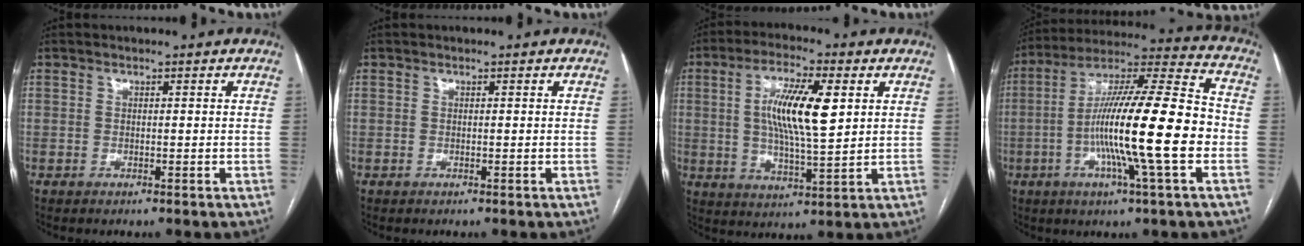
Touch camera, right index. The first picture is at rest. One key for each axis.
{"total": 0.0}
{"total": 11.5, "fx": 2.4, "fy": 2.1, "fz": 11.0, "tx": -0.203, "ty": 0.002, "tz": 0.042}
{"total": 19.8, "fx": -3.9, "fy": 0.5, "fz": 19.4, "tx": -0.336, "ty": 0.000, "tz": -0.074}